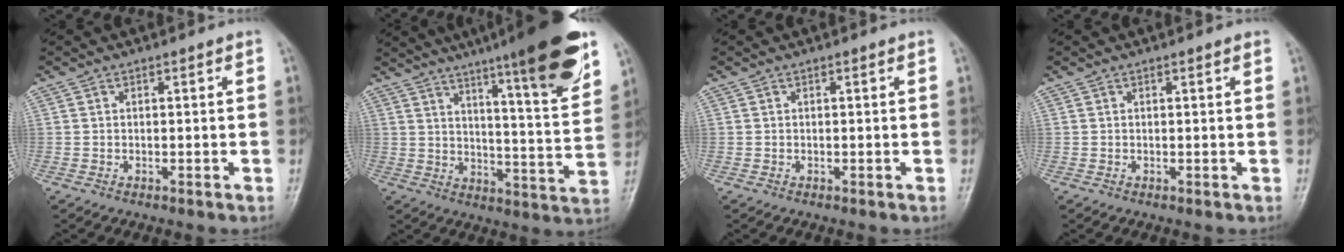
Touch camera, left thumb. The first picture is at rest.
{"total": 20.4, "force": [12.9, 2.3, 15.6], "torque": [-0.205, -0.055, 0.184]}
{"total": 0.0}
{"total": 0.6, "force": [0.4, 0.0, 0.4], "torque": [-0.007, 0.001, 0.005]}